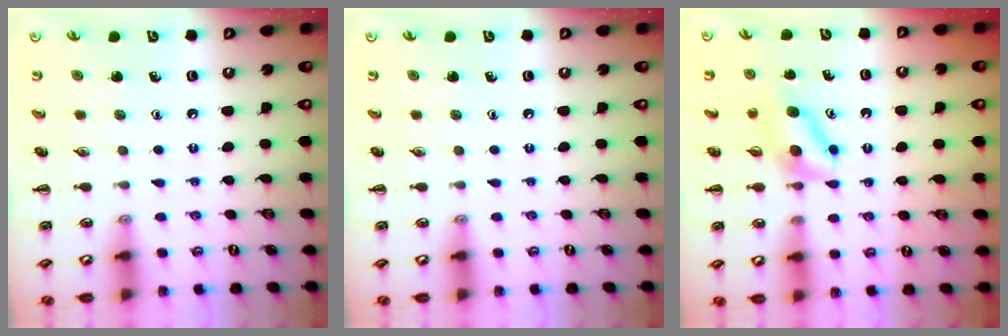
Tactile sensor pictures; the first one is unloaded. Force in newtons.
{"total": 0.0}
{"total": 5.3, "press": 5.2, "slide": 1.0}